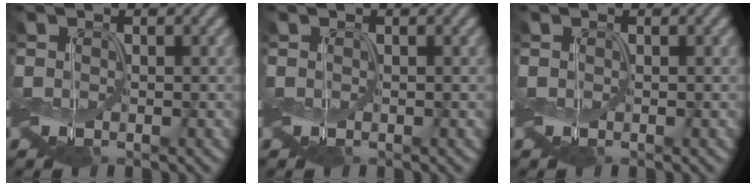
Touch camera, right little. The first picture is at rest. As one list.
[{"total": 0.0}, {"total": 0.0}]